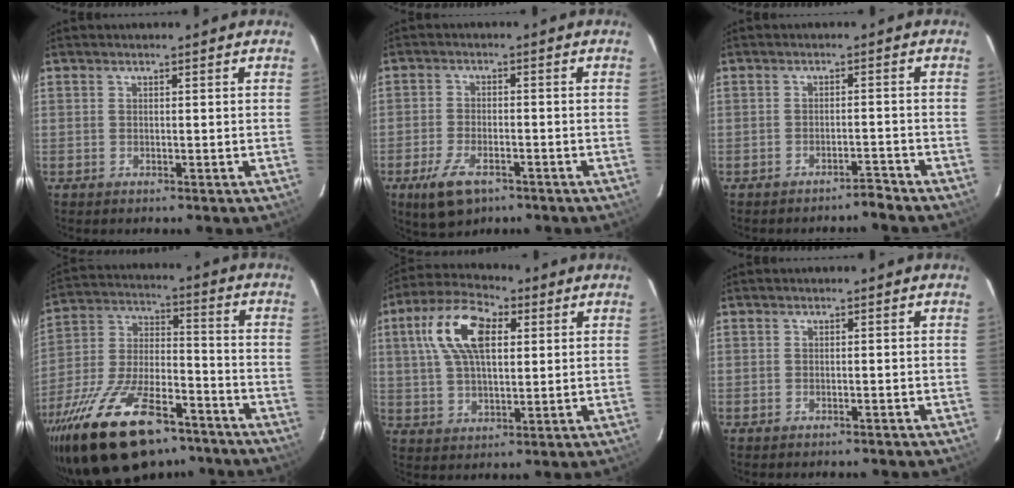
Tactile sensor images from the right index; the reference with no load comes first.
{"total": 7.8, "force": [-4.6, 3.7, 5.1], "torque": [-0.121, -0.013, -0.081]}
{"total": 2.5, "force": [-2.4, 0.1, 0.4], "torque": [-0.013, 0.003, -0.032]}
{"total": 26.0, "force": [-17.8, 10.9, 15.4], "torque": [-0.301, -0.013, -0.284]}
{"total": 13.5, "force": [4.1, 6.7, 10.9], "torque": [-0.213, 0.030, 0.072]}
{"total": 0.6, "force": [-0.5, 0.1, 0.0], "torque": [0.000, 0.005, -0.007]}